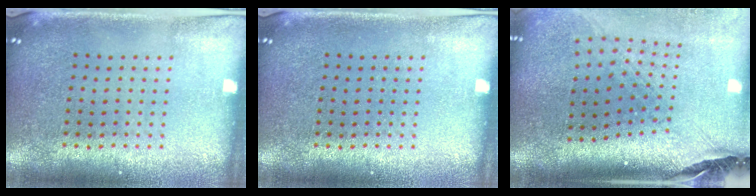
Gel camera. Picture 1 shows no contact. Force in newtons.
{"total": 0.0}
{"total": 2.8, "press": 2.1, "slide": 1.9}